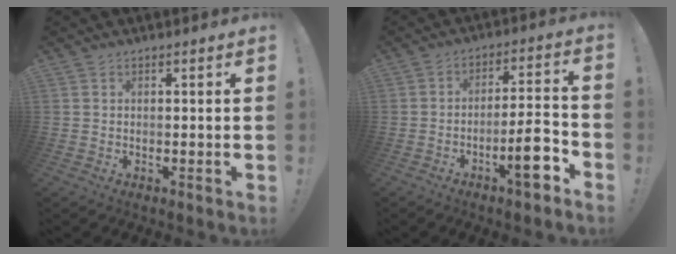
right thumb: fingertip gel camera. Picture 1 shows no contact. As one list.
[{"total": 10.9, "force": [-5.6, 2.5, 9.0], "torque": [-0.123, 0.023, -0.098]}]